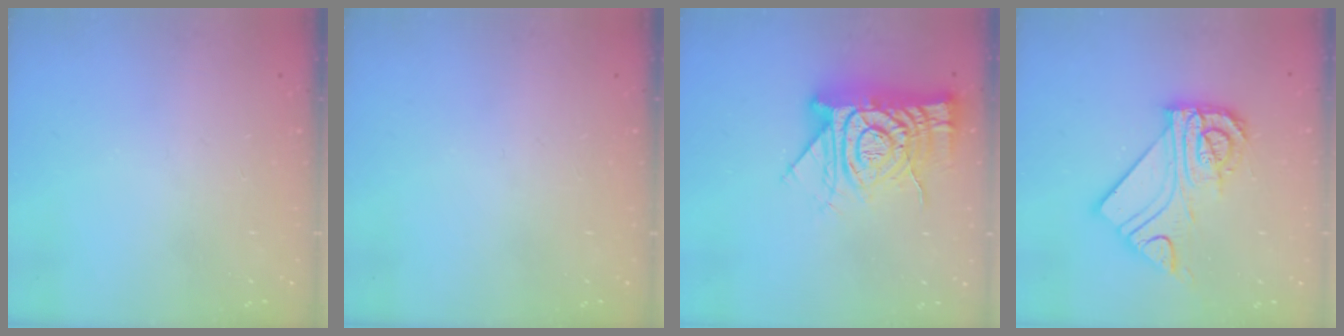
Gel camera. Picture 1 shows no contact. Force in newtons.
{"total": 0.0}
{"total": 18.4, "press": 18.3, "slide": 1.8}
{"total": 13.6, "press": 13.6, "slide": 0.7}